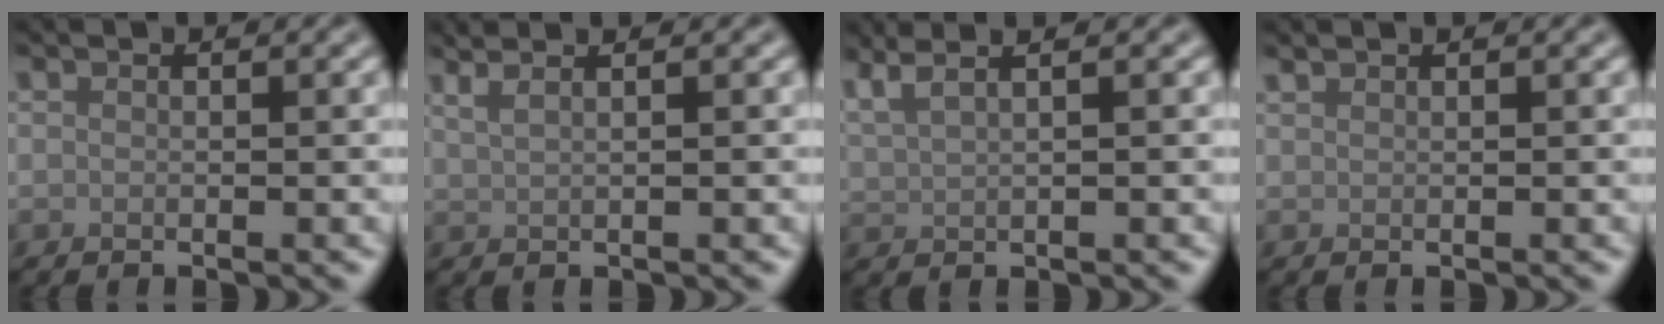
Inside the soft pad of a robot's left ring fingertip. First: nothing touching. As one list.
[{"total": 4.0, "force": [2.7, 1.8, 2.4], "torque": [-0.022, 0.025, 0.015]}, {"total": 4.7, "force": [3.3, 1.7, 2.8], "torque": [-0.048, 0.034, 0.037]}, {"total": 0.6, "force": [0.6, 0.1, 0.1], "torque": [0.002, 0.002, 0.013]}]